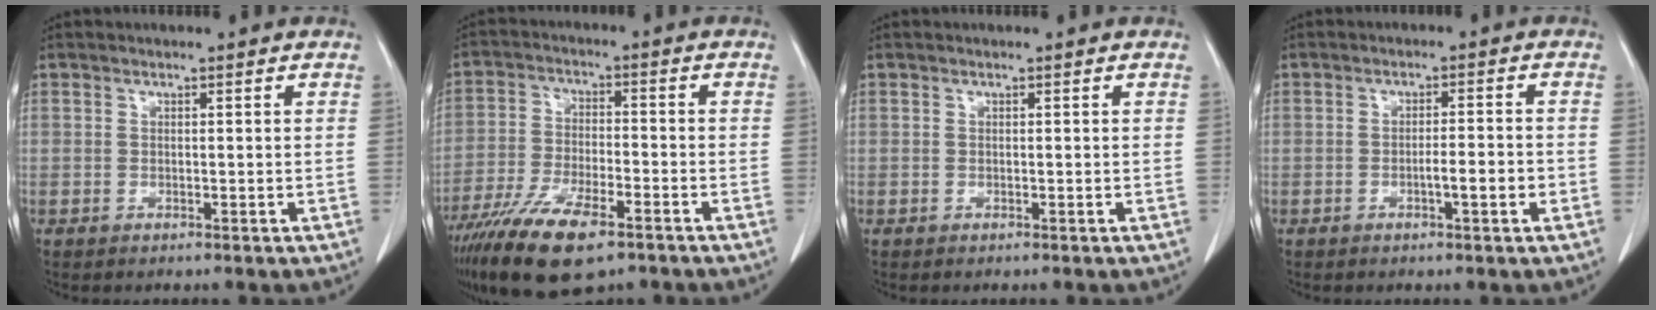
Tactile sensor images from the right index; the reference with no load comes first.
{"total": 13.0, "force": [-8.6, 3.5, 9.1], "torque": [-0.176, -0.024, -0.153]}
{"total": 0.0}
{"total": 3.6, "force": [-1.2, 0.2, 3.4], "torque": [-0.052, 0.000, -0.019]}